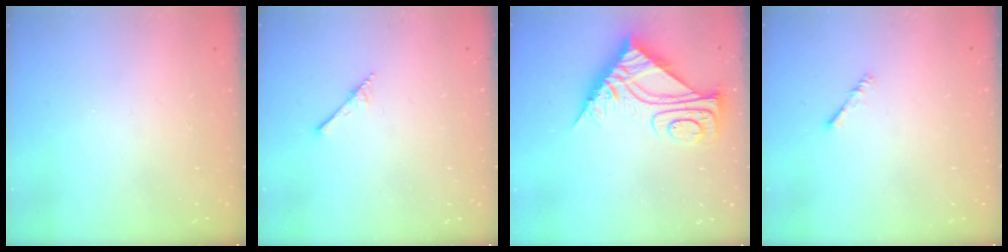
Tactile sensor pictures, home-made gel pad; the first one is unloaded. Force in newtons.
{"total": 1.9, "press": 1.9, "slide": 0.2}
{"total": 11.1, "press": 11.0, "slide": 0.8}
{"total": 1.4, "press": 1.4, "slide": 0.4}